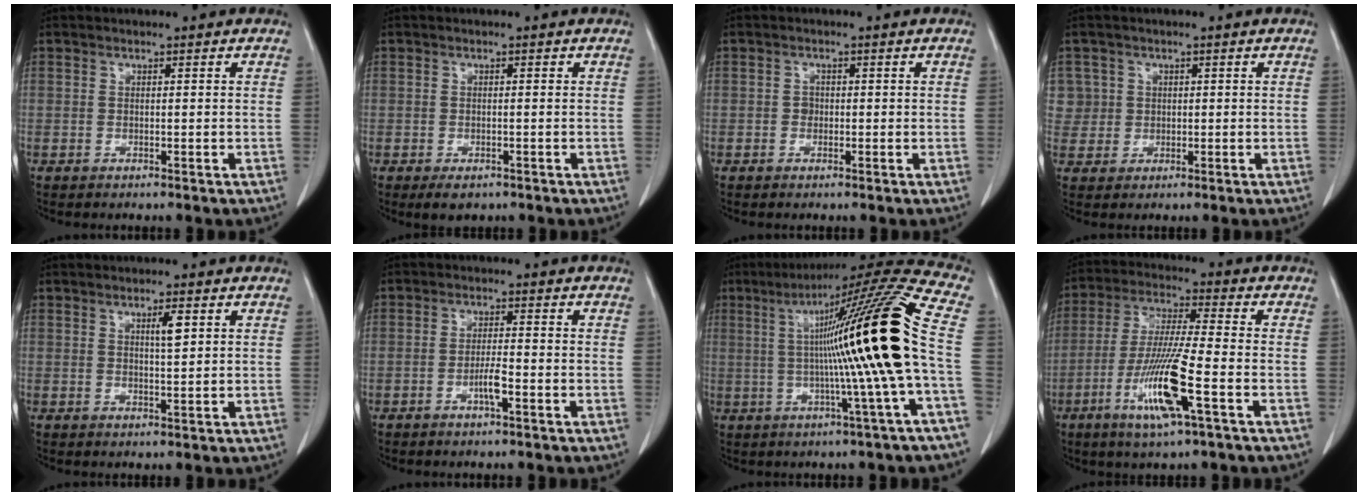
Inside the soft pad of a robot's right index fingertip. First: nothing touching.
{"total": 2.6, "force": [-1.6, 1.5, 1.4], "torque": [-0.018, -0.002, -0.015]}
{"total": 1.0, "force": [-0.1, 0.9, 0.4], "torque": [-0.002, 0.005, 0.001]}
{"total": 4.1, "force": [1.2, 3.9, -0.3], "torque": [0.024, 0.012, 0.027]}
{"total": 2.6, "force": [1.0, 0.3, 2.4], "torque": [-0.040, -0.002, 0.017]}
{"total": 2.8, "force": [-1.2, 0.1, 2.5], "torque": [-0.045, 0.001, -0.022]}
{"total": 21.0, "force": [0.7, -2.1, 20.9], "torque": [-0.285, 0.020, -0.001]}
{"total": 12.3, "force": [-4.7, 0.0, 11.3], "torque": [-0.227, -0.019, -0.090]}